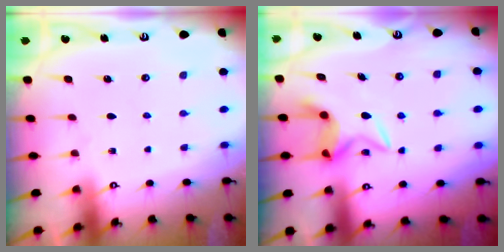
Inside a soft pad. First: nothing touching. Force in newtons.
{"total": 6.2, "press": 6.2, "slide": 0.3}